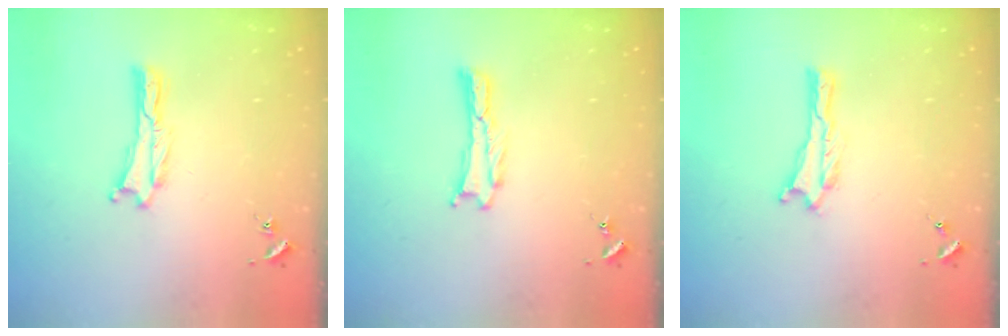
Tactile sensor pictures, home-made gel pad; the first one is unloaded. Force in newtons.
{"total": 0.0}
{"total": 0.0}